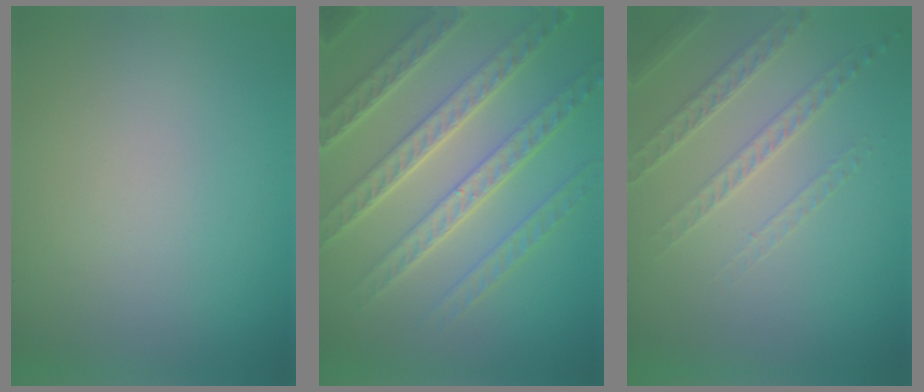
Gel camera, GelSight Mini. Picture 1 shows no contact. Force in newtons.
{"total": 7.9, "press": 5.5, "slide": 5.7}
{"total": 1.9, "press": 1.7, "slide": 0.8}